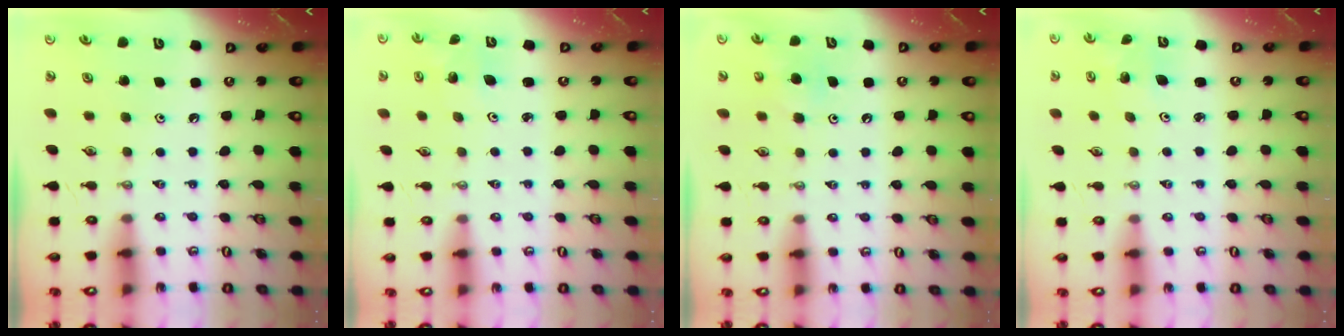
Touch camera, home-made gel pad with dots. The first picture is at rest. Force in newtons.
{"total": 1.3, "press": 1.3, "slide": 0.1}
{"total": 5.4, "press": 5.4, "slide": 0.5}
{"total": 1.3, "press": 1.3, "slide": 0.1}